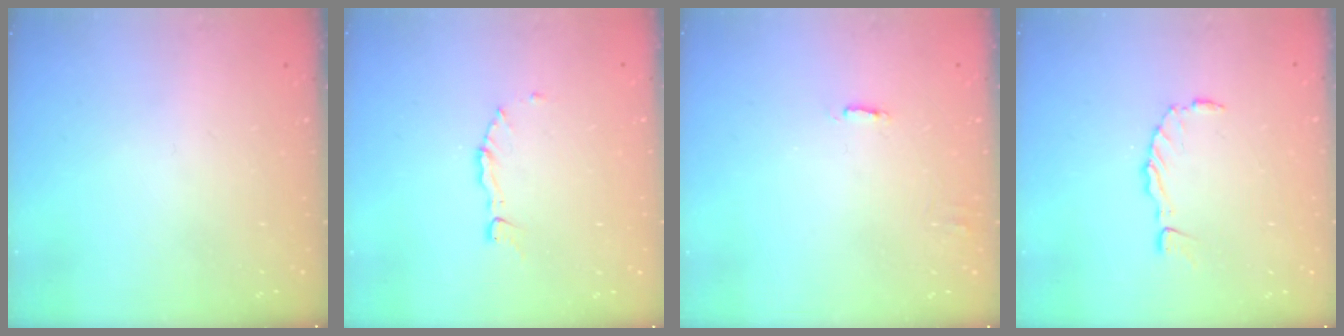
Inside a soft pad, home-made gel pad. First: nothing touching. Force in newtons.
{"total": 3.0, "press": 2.9, "slide": 0.3}
{"total": 2.0, "press": 2.0, "slide": 0.1}
{"total": 1.2, "press": 1.2, "slide": 0.3}